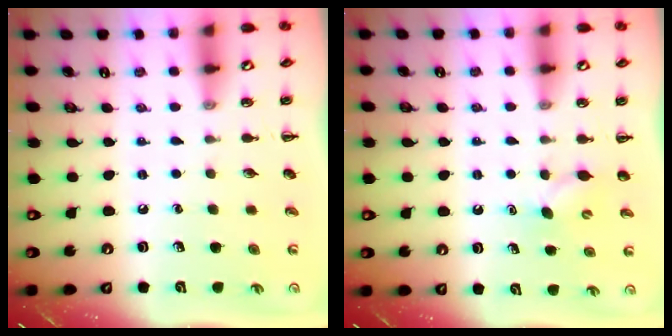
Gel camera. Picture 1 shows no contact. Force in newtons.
{"total": 3.9, "press": 3.7, "slide": 1.0}